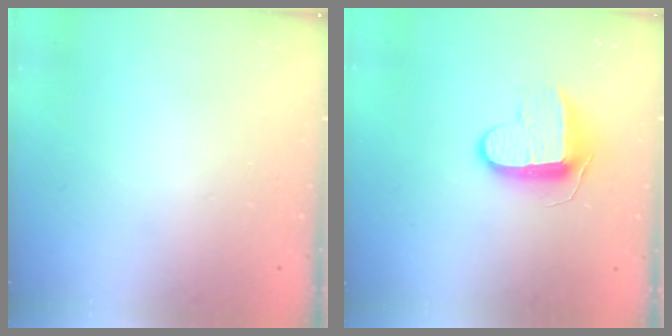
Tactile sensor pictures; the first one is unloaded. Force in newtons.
{"total": 9.8, "press": 9.7, "slide": 0.9}